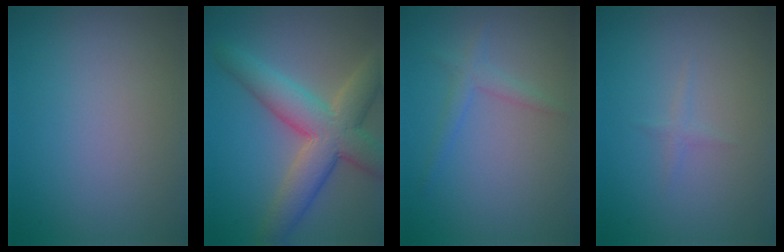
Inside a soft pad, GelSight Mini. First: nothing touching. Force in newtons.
{"total": 8.0, "press": 8.0, "slide": 0.7}
{"total": 1.6, "press": 1.6, "slide": 0.2}
{"total": 0.8, "press": 0.8, "slide": 0.1}